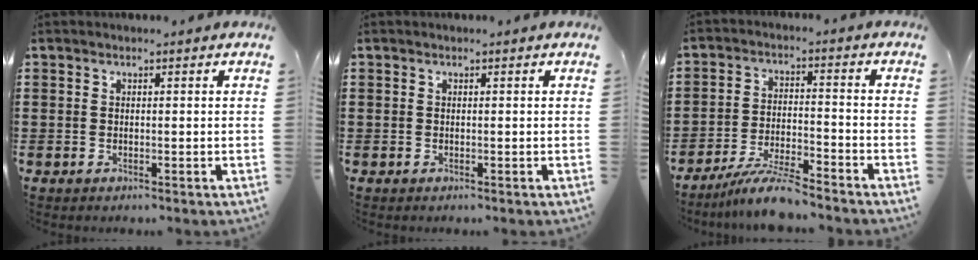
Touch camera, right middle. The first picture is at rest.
{"total": 0.0}
{"total": 7.0, "force": [-6.3, 0.2, 3.1], "torque": [-0.059, -0.005, -0.117]}